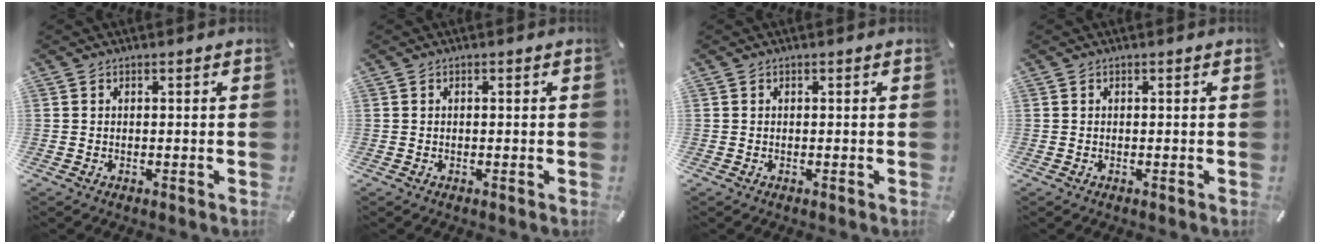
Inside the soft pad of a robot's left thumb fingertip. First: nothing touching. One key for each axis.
{"total": 0.0}
{"total": 0.0}
{"total": 0.0}